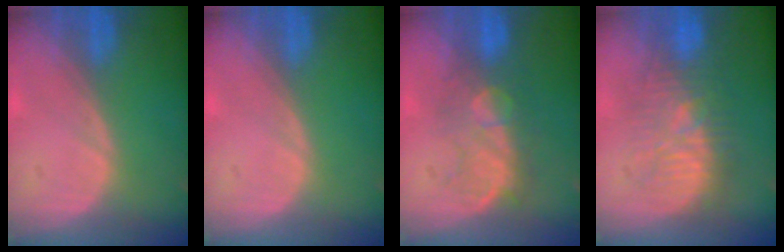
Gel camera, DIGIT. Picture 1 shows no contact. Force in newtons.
{"total": 0.0}
{"total": 7.9, "press": 7.6, "slide": 2.2}
{"total": 9.6, "press": 9.5, "slide": 1.0}